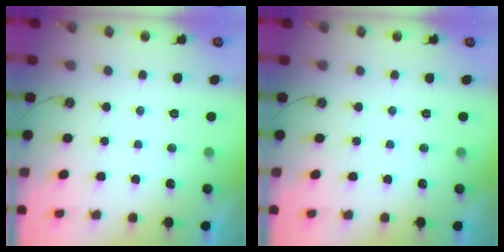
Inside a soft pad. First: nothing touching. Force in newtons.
{"total": 0.0}